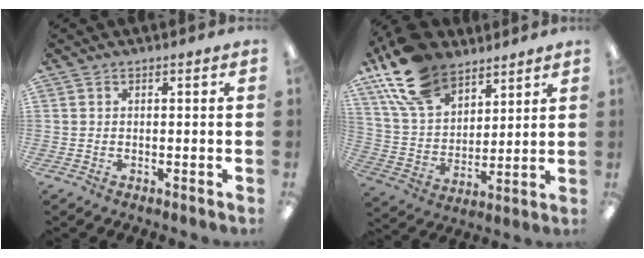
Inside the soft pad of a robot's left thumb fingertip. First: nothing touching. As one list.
[{"total": 18.6, "force": [12.5, 10.4, 9.0], "torque": [-0.195, -0.050, 0.235]}]